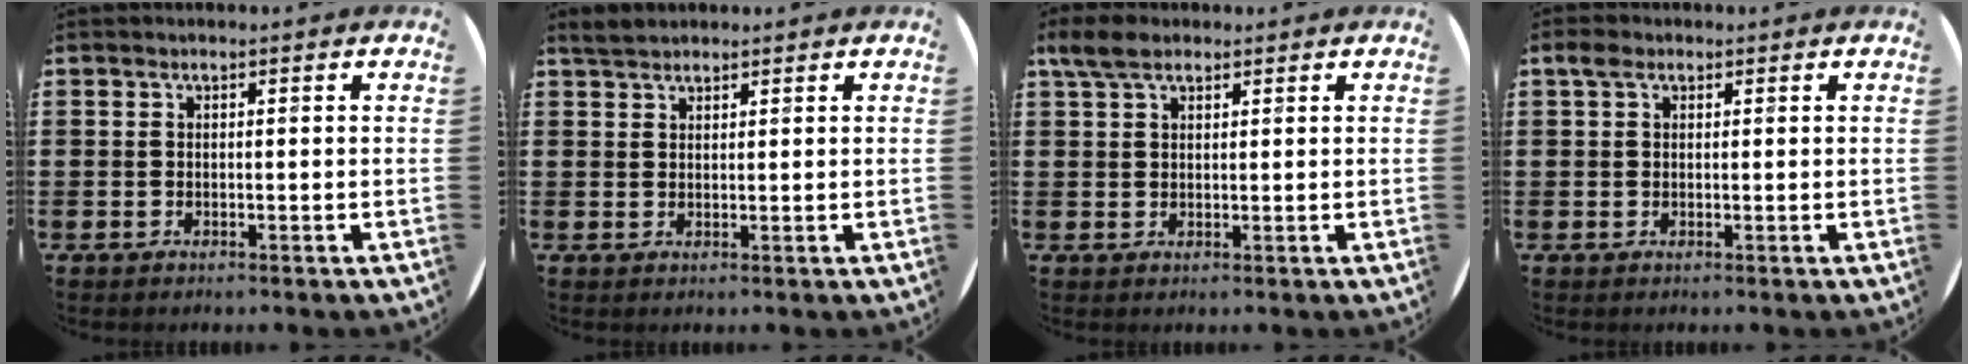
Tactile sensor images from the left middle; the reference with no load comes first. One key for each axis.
{"total": 2.1, "fx": 2.0, "fy": 0.6, "fz": 0.4, "tx": -0.003, "ty": 0.003, "tz": 0.037}
{"total": 3.7, "fx": 2.7, "fy": 1.7, "fz": 1.9, "tx": -0.035, "ty": 0.006, "tz": 0.048}
{"total": 1.6, "fx": 0.9, "fy": 1.1, "fz": 0.8, "tx": -0.010, "ty": 0.005, "tz": 0.013}